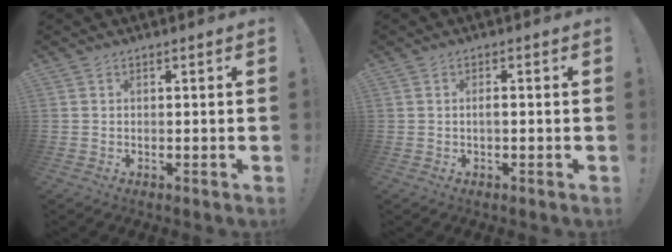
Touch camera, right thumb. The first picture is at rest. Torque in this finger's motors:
{"motor_torque": [-0.09, -0.08, 0.12, -0.09, 0.00]}